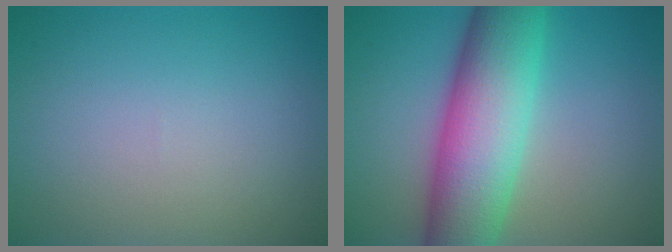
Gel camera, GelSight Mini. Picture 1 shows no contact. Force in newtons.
{"total": 11.0, "press": 11.0, "slide": 0.1}